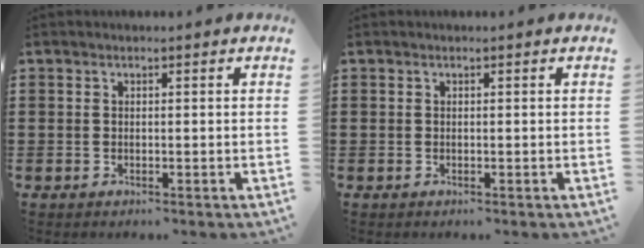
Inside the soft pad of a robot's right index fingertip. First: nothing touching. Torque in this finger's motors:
{"motor_torque": [0.74, 1.40, 0.00, 0.01]}